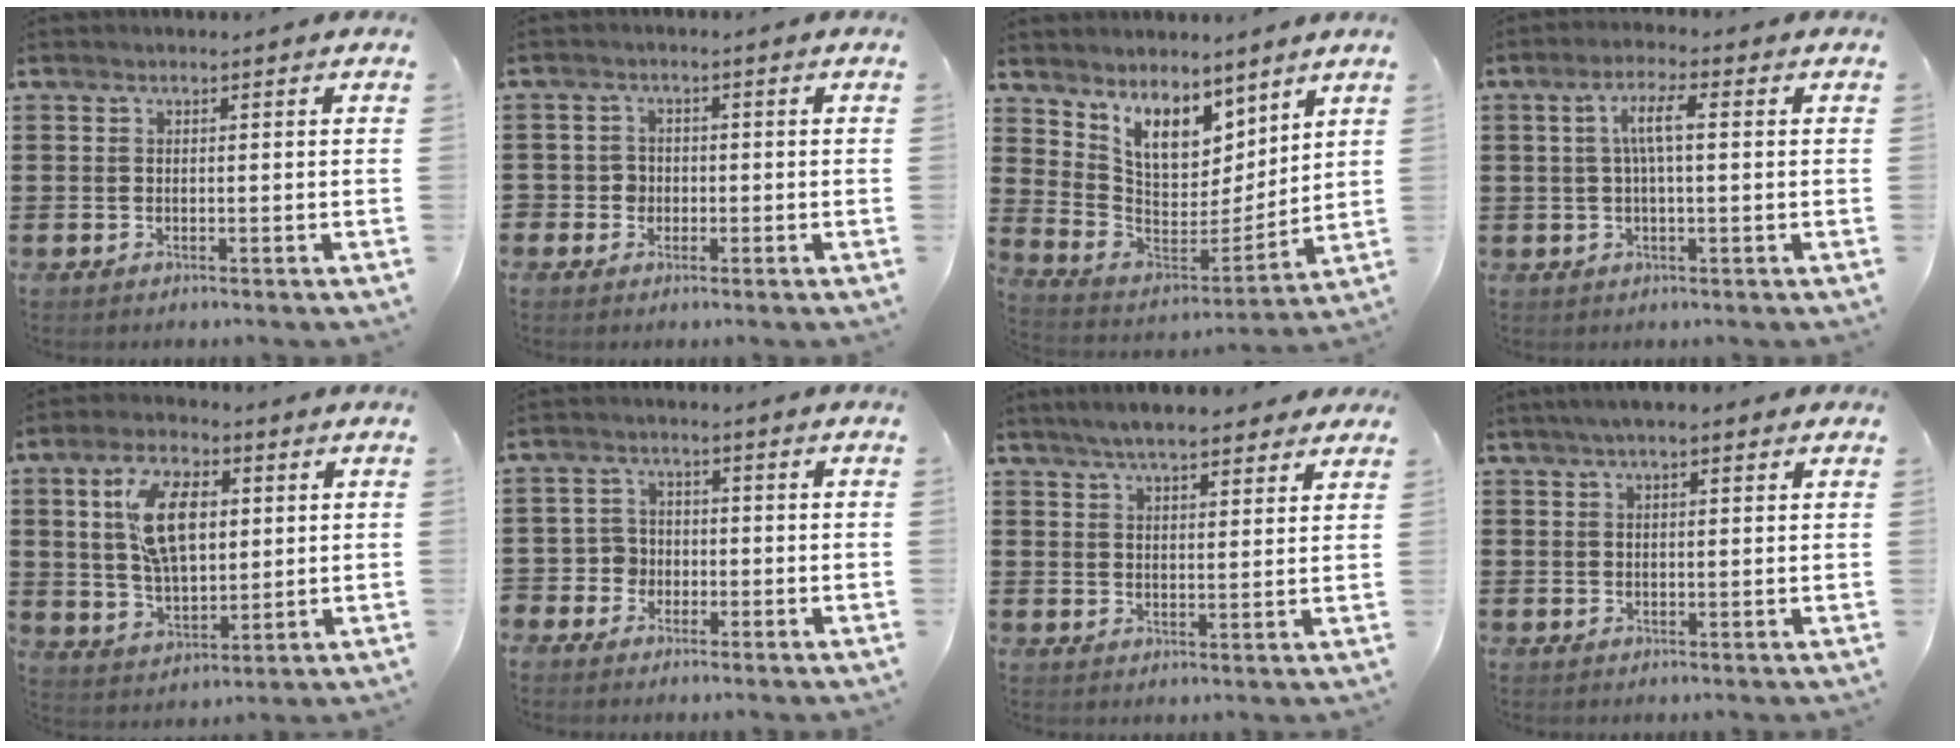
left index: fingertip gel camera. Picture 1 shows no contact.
{"total": 2.3, "force": [-0.6, 2.2, 0.3], "torque": [-0.018, 0.004, -0.016]}
{"total": 8.6, "force": [6.5, 4.4, 3.6], "torque": [-0.098, -0.035, 0.121]}
{"total": 5.1, "force": [0.7, 1.3, 4.9], "torque": [-0.101, 0.008, 0.006]}
{"total": 11.1, "force": [3.4, 5.7, 8.8], "torque": [-0.176, 0.006, 0.056]}
{"total": 3.4, "force": [-1.6, 2.9, 0.6], "torque": [-0.039, -0.001, -0.042]}
{"total": 5.6, "force": [5.0, 1.1, 2.2], "torque": [-0.057, -0.006, 0.091]}
{"total": 3.1, "force": [2.2, 0.8, 2.1], "torque": [-0.045, 0.008, 0.039]}